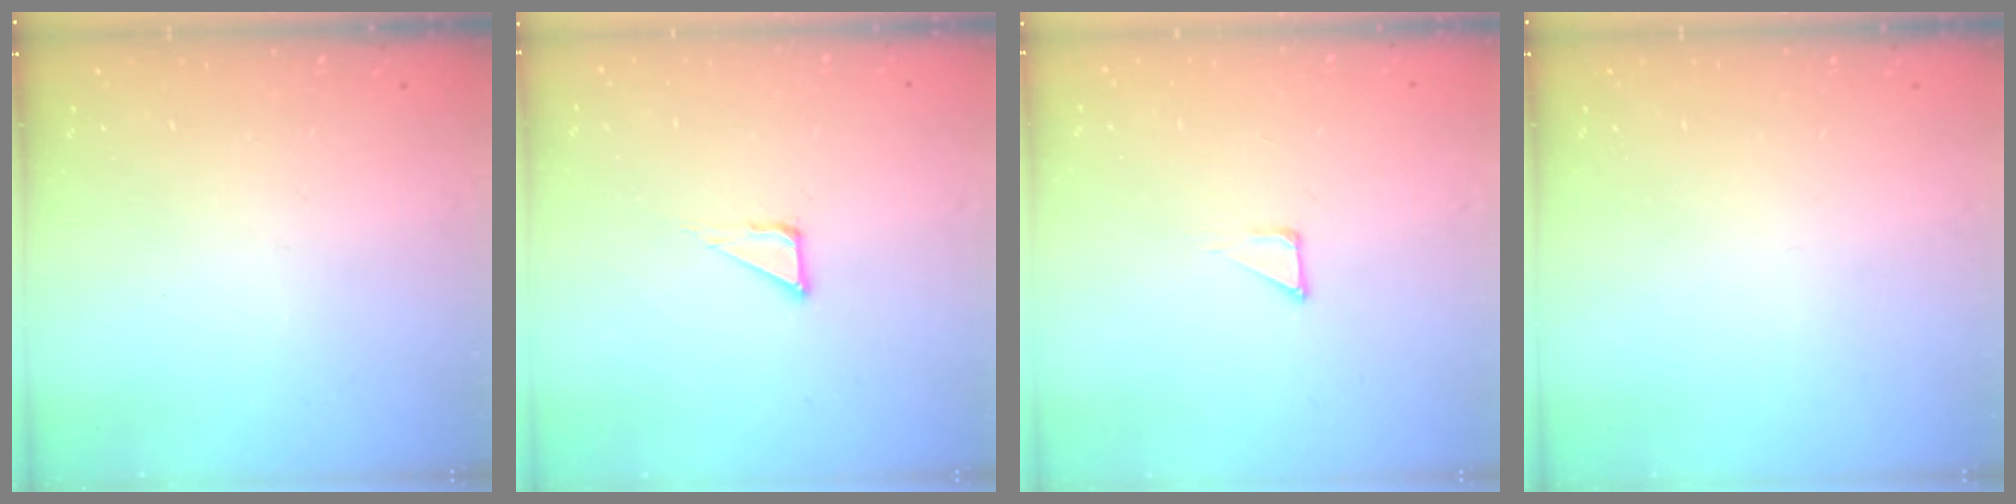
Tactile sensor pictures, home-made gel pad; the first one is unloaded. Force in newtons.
{"total": 3.3, "press": 3.3, "slide": 0.2}
{"total": 2.7, "press": 2.7, "slide": 0.3}
{"total": 0.0}